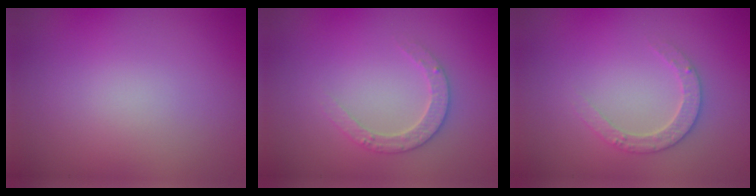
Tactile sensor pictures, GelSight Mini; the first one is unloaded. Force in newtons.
{"total": 2.4, "press": 2.3, "slide": 0.5}
{"total": 2.4, "press": 2.3, "slide": 0.5}